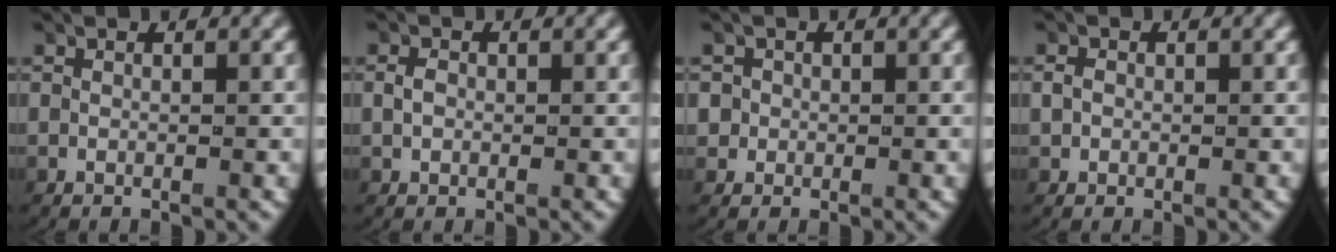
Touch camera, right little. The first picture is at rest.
{"total": 1.1, "force": [-0.1, 0.9, 0.7], "torque": [-0.020, 0.000, 0.000]}
{"total": 2.3, "force": [0.0, 2.3, 0.6], "torque": [-0.024, -0.005, 0.000]}
{"total": 1.0, "force": [0.0, 0.9, 0.5], "torque": [-0.016, 0.001, 0.001]}